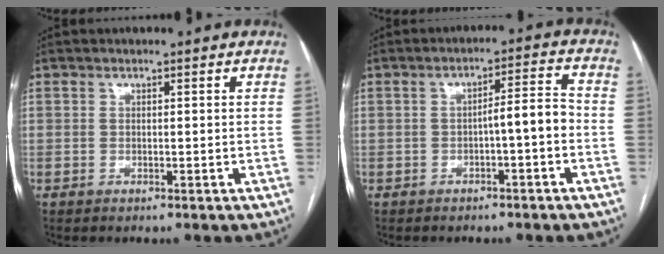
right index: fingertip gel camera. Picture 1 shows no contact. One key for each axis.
{"total": 4.6, "fx": -1.4, "fy": 0.4, "fz": 4.3, "tx": -0.060, "ty": 0.020, "tz": -0.018}